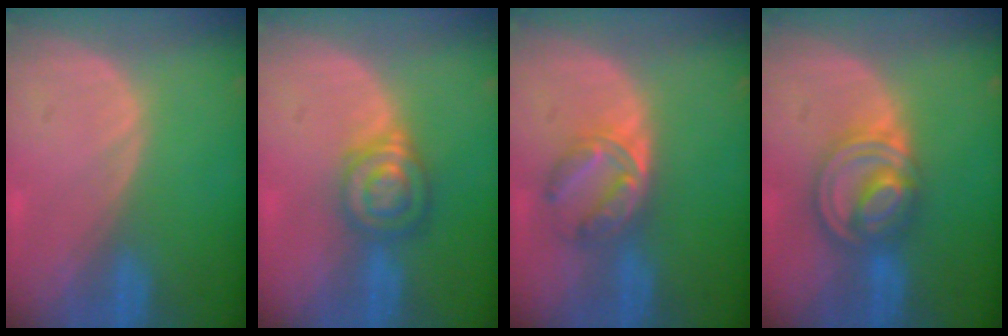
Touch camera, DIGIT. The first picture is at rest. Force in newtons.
{"total": 6.2, "press": 5.8, "slide": 2.2}
{"total": 5.8, "press": 5.6, "slide": 1.7}
{"total": 8.0, "press": 6.9, "slide": 3.9}